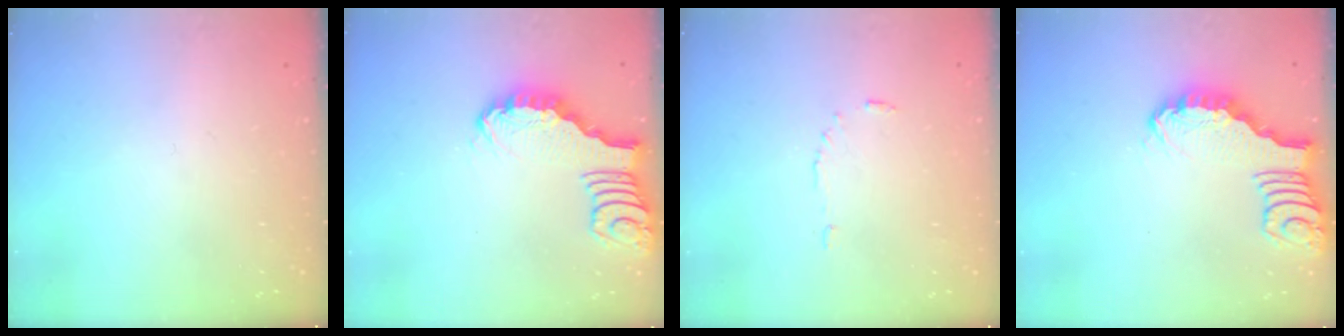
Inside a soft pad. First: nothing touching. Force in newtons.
{"total": 2.2, "press": 2.2, "slide": 0.2}
{"total": 3.5, "press": 3.5, "slide": 0.3}
{"total": 2.2, "press": 2.2, "slide": 0.2}